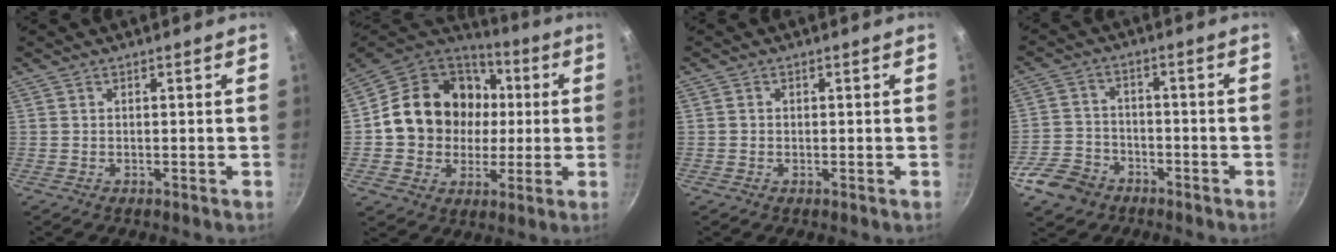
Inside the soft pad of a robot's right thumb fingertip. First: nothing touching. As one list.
[{"total": 20.4, "force": [1.7, 17.6, 10.2], "torque": [-0.157, 0.032, 0.031]}, {"total": 0.7, "force": [-0.1, 0.6, 0.2], "torque": [-0.003, 0.003, -0.002]}, {"total": 8.7, "force": [-4.9, 6.3, 3.3], "torque": [-0.056, 0.038, -0.093]}]